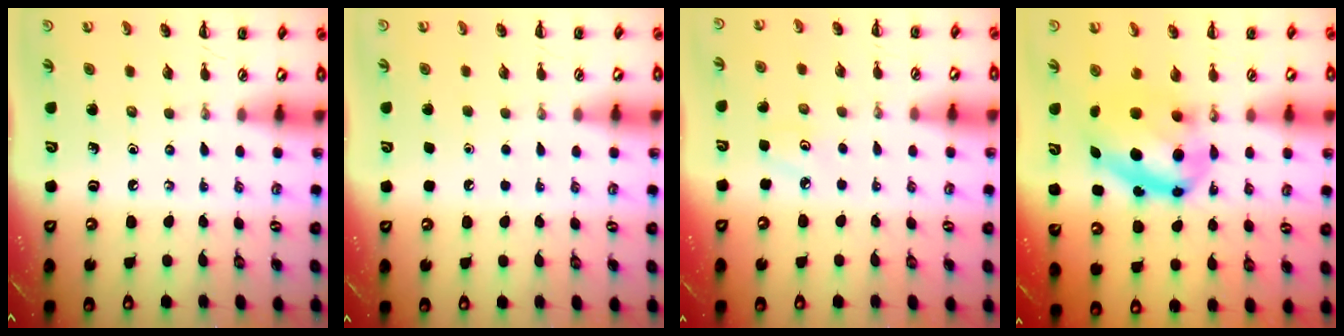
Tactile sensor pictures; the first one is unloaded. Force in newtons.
{"total": 1.6, "press": 1.6, "slide": 0.1}
{"total": 4.3, "press": 4.1, "slide": 1.3}
{"total": 9.6, "press": 9.4, "slide": 2.2}